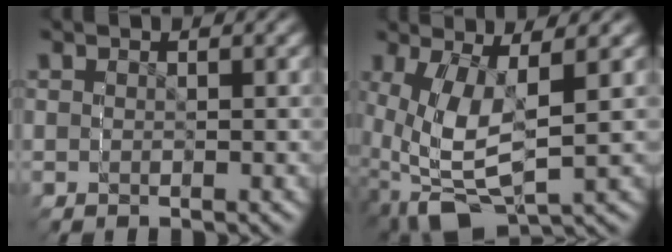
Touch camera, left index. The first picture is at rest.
{"total": 11.3, "force": [-2.9, 8.0, 7.4], "torque": [-0.156, -0.045, -0.019]}